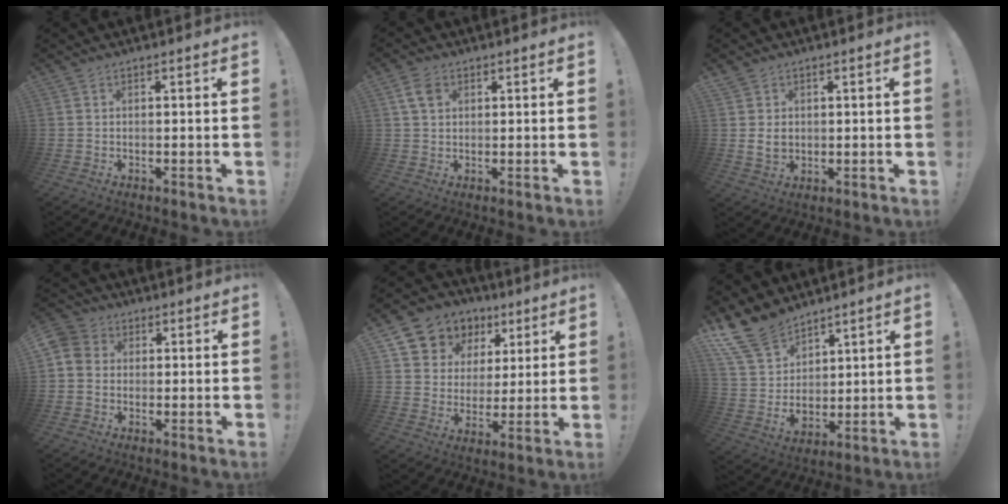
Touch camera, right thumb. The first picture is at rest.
{"total": 4.9, "force": [1.9, 3.4, 3.0], "torque": [-0.050, 0.004, 0.038]}
{"total": 4.2, "force": [0.8, 3.4, 2.3], "torque": [-0.021, -0.002, 0.015]}
{"total": 6.1, "force": [0.2, 5.6, 2.3], "torque": [-0.041, 0.011, 0.005]}
{"total": 9.7, "force": [5.1, 8.1, 1.7], "torque": [-0.031, -0.038, 0.108]}
{"total": 15.2, "force": [10.9, 9.0, 5.5], "torque": [-0.114, -0.074, 0.215]}